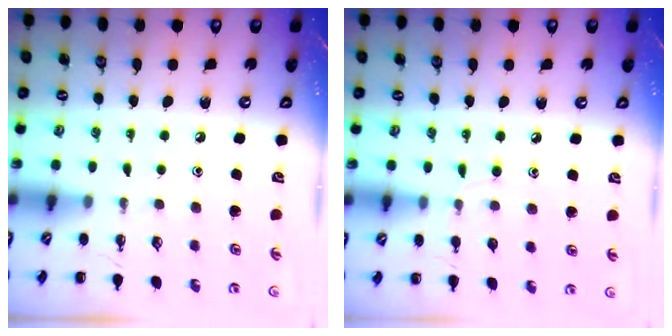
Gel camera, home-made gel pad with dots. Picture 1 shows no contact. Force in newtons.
{"total": 6.9, "press": 6.5, "slide": 2.3}